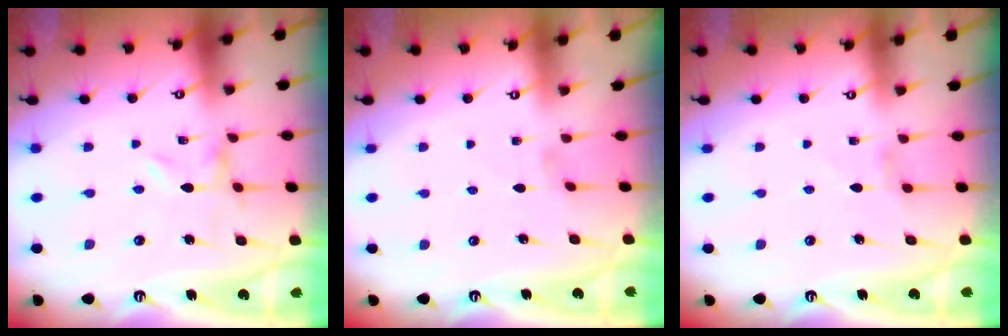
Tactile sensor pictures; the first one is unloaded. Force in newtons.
{"total": 0.0}
{"total": 0.7, "press": 0.6, "slide": 0.3}